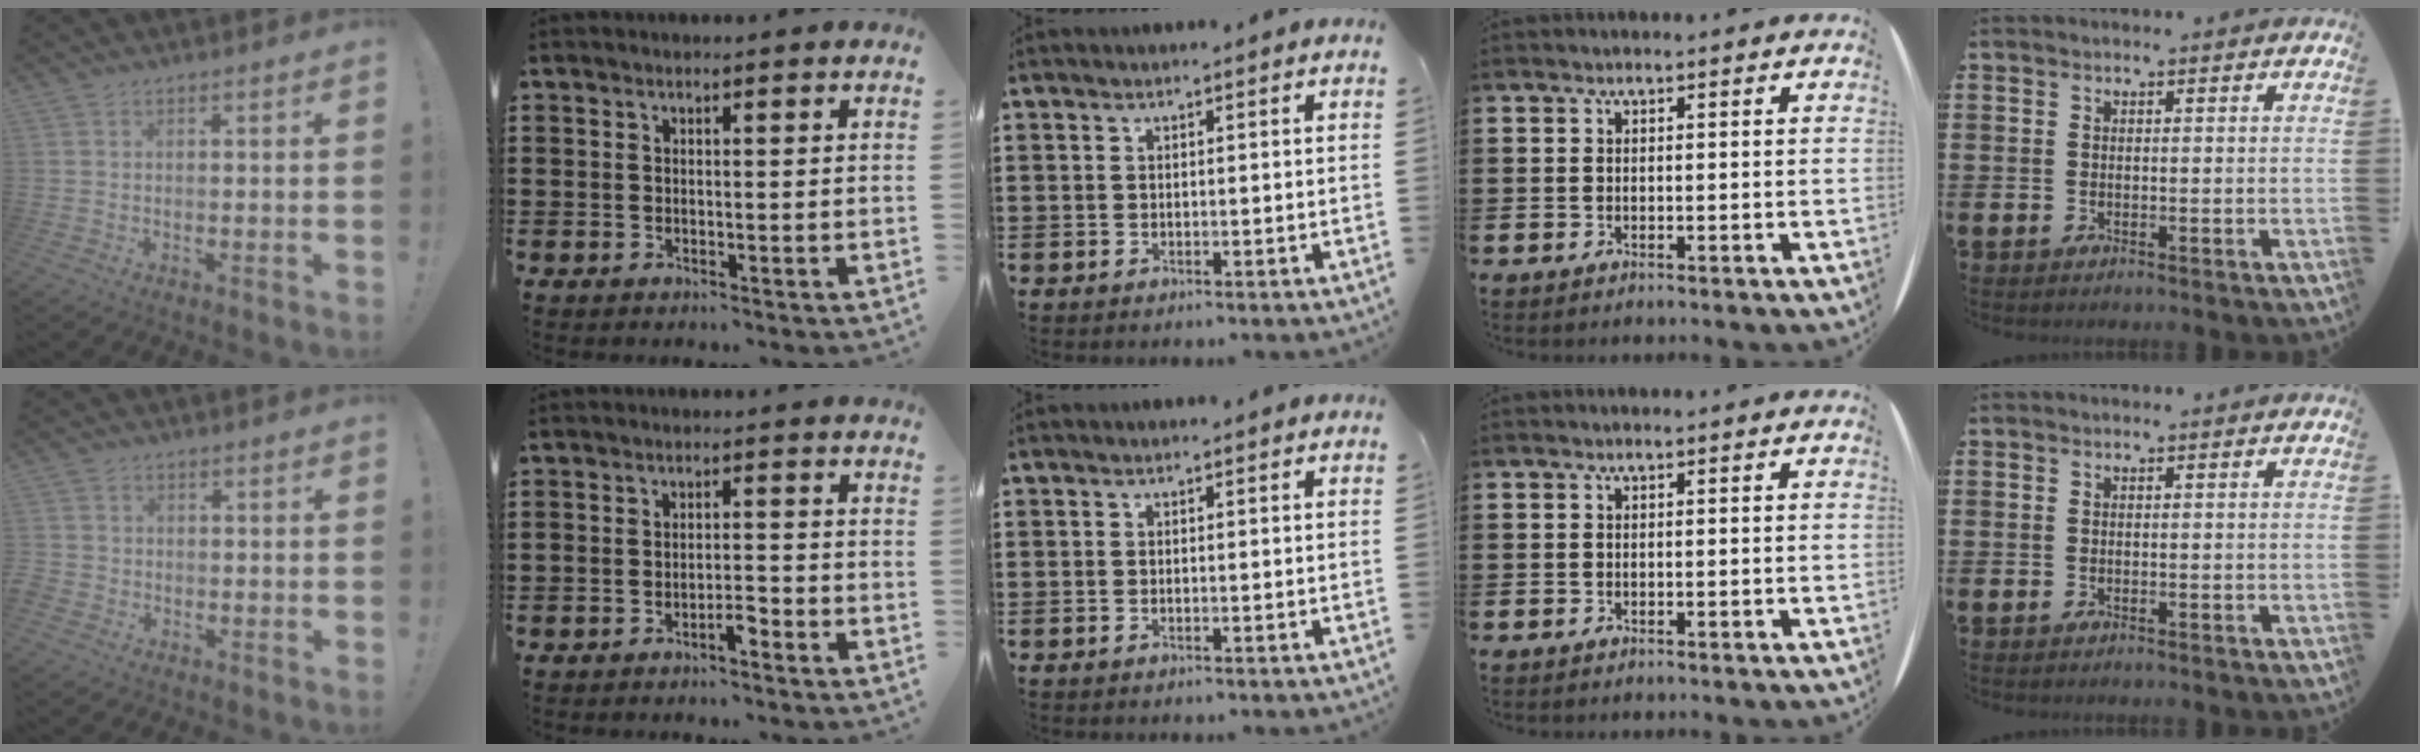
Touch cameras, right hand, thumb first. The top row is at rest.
{"thumb": {"total": 2.4, "force": [-1.5, 1.7, 0.7], "torque": [-0.009, 0.008, -0.027]}, "index": {"total": 2.5, "force": [-2.0, 0.4, 1.4], "torque": [-0.027, 0.002, -0.037]}}